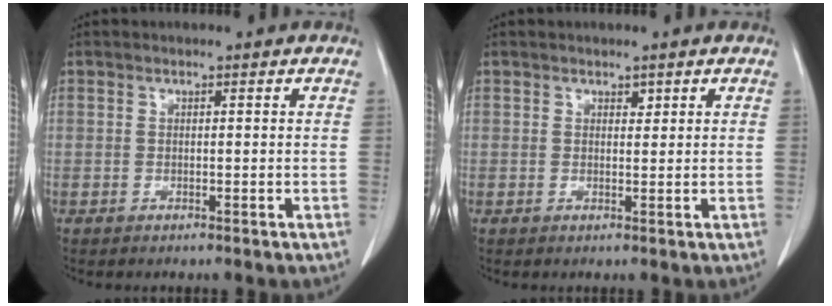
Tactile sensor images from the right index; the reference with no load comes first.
{"total": 0.9, "force": [0.6, 0.5, 0.4], "torque": [-0.005, -0.004, 0.007]}